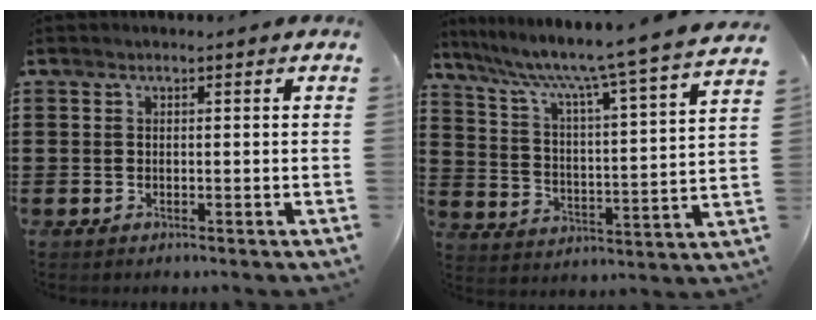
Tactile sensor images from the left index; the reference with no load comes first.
{"total": 7.1, "force": [5.9, -1.1, 3.9], "torque": [-0.100, -0.055, 0.085]}